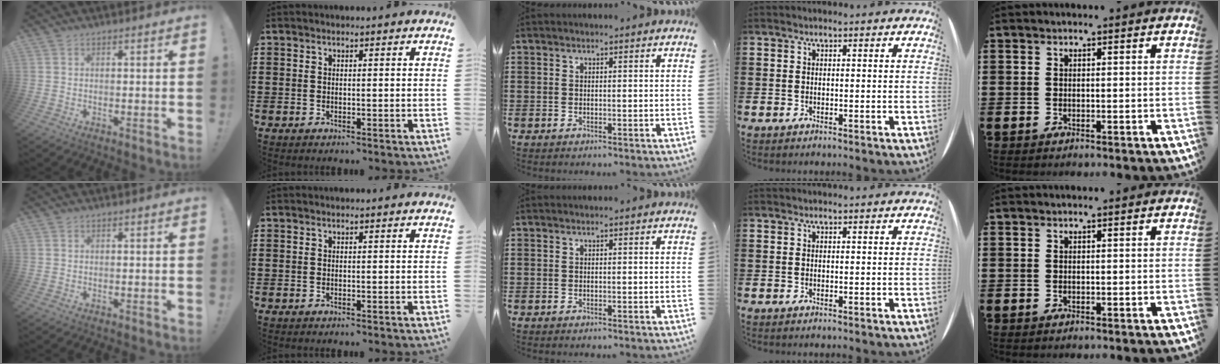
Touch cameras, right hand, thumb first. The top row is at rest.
{}